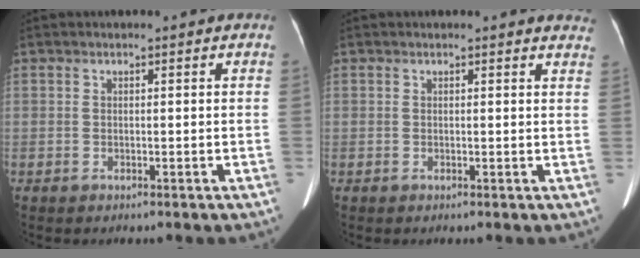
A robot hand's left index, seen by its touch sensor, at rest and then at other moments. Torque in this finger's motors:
{"motor_torque": [0.23, -0.35, -0.05, -0.01]}